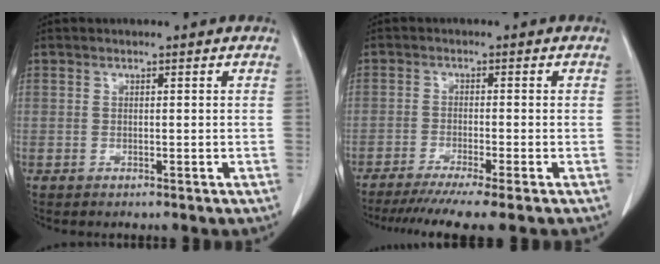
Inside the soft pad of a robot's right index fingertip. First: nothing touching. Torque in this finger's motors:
{"motor_torque": [0.77, -0.72, 0.52, 0.15]}